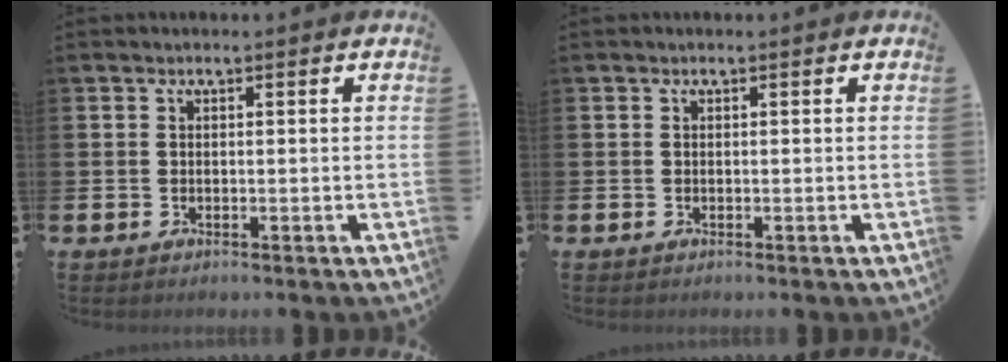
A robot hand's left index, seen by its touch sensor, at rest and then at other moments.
{"total": 0.0}